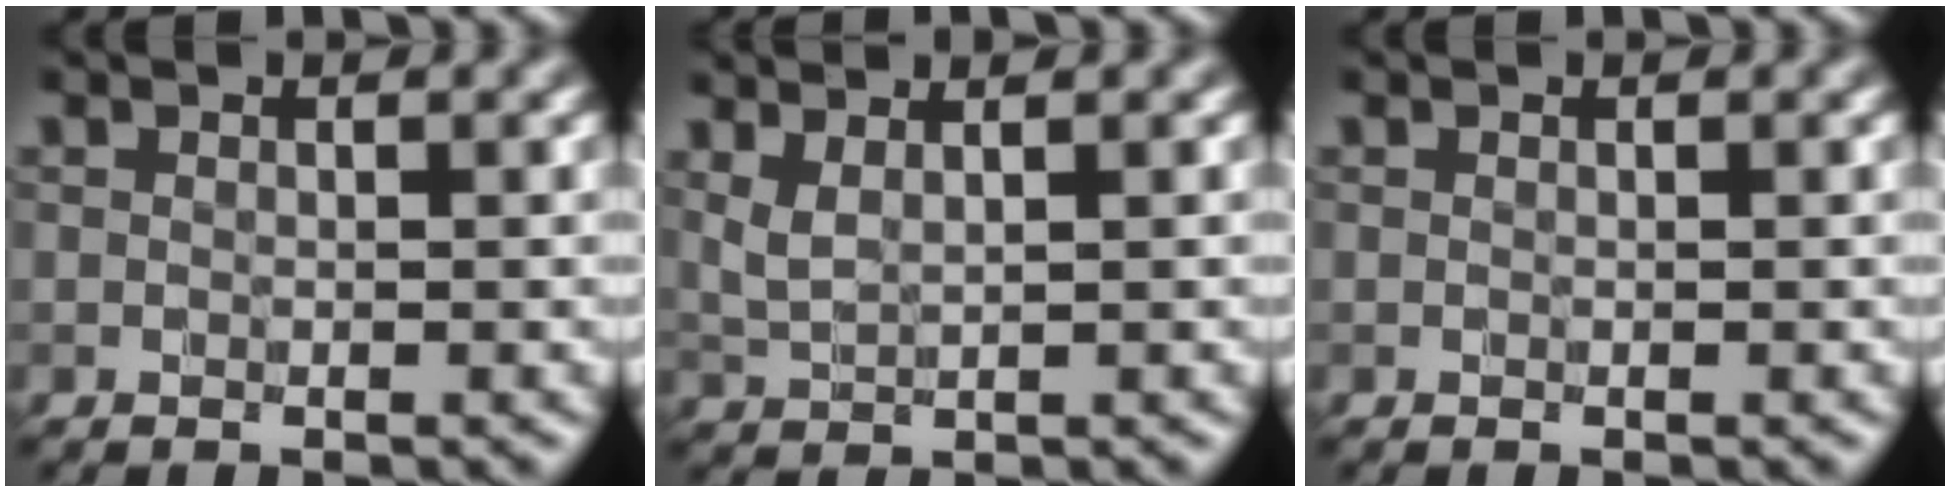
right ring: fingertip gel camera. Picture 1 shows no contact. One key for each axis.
{"total": 2.2, "fx": 1.5, "fy": 0.5, "fz": 1.5, "tx": -0.029, "ty": 0.001, "tz": 0.026}
{"total": 0.0}